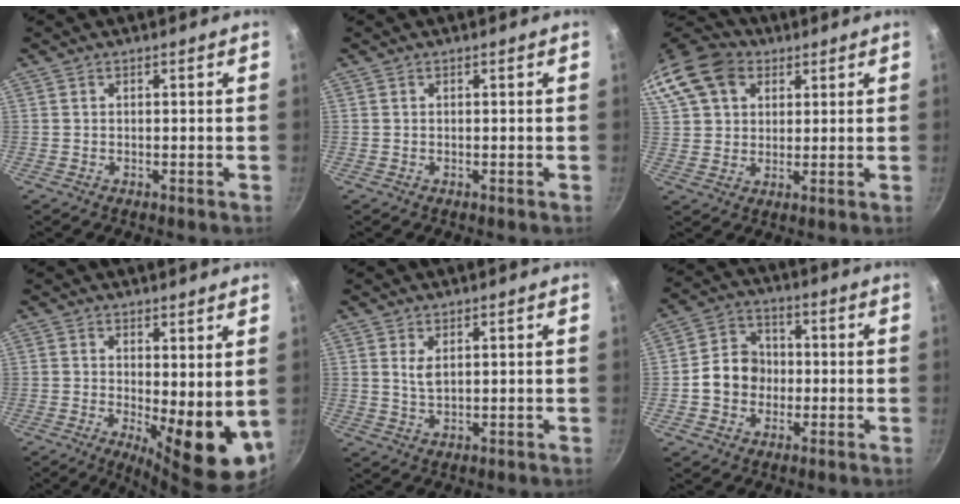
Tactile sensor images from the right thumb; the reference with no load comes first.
{"total": 0.0}
{"total": 18.0, "force": [7.7, 13.3, 9.3], "torque": [-0.202, 0.031, 0.136]}
{"total": 11.4, "force": [0.3, 4.0, 10.6], "torque": [-0.124, -0.023, 0.015]}
{"total": 2.7, "force": [1.1, 1.2, 2.1], "torque": [-0.038, -0.010, 0.022]}
{"total": 8.8, "force": [-1.0, 7.6, 4.3], "torque": [-0.040, 0.022, -0.031]}